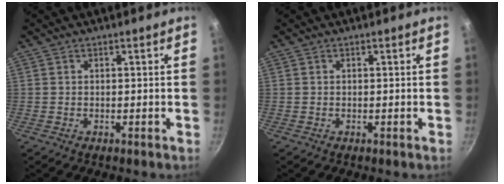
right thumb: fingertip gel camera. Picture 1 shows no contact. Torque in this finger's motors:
{"motor_torque": [-0.06, 0.04, 0.01, 0.01, 0.00]}